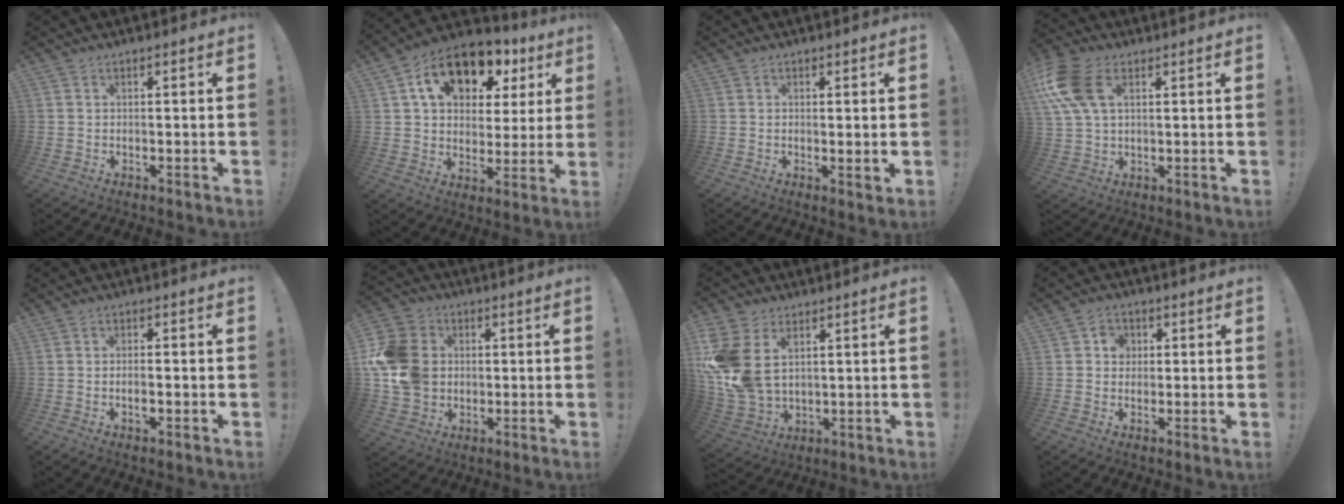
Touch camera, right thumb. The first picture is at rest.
{"total": 16.5, "force": [8.6, 10.3, 9.7], "torque": [-0.158, -0.031, 0.154]}
{"total": 1.8, "force": [1.0, 0.1, 1.5], "torque": [-0.008, -0.009, 0.014]}
{"total": 14.1, "force": [4.8, 8.5, 10.2], "torque": [-0.214, -0.005, 0.092]}
{"total": 1.9, "force": [-0.9, 0.6, 1.6], "torque": [-0.028, 0.000, -0.015]}
{"total": 15.9, "force": [0.6, 13.5, 8.3], "torque": [-0.151, 0.013, 0.019]}
{"total": 15.4, "force": [4.4, 10.9, 10.0], "torque": [-0.206, -0.021, 0.086]}
{"total": 4.5, "force": [0.8, 4.0, 1.8], "torque": [-0.022, 0.003, 0.013]}